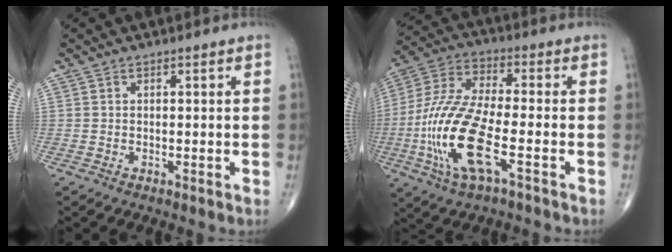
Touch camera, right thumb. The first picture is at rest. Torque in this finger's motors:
{"motor_torque": [1.73, 3.27, 1.77, -0.17, 0.61]}